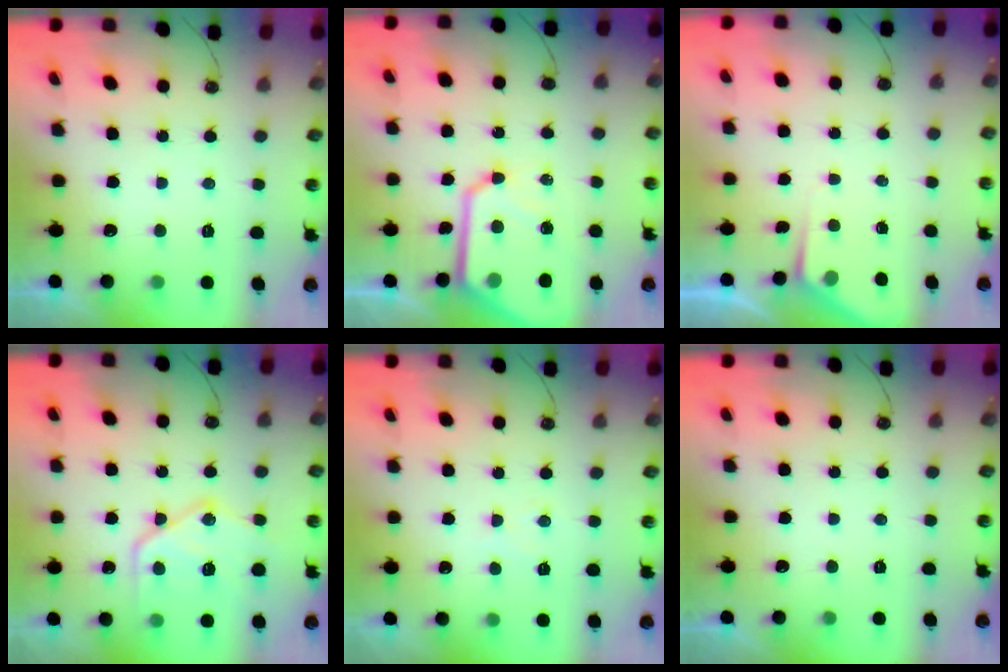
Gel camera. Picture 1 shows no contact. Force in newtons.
{"total": 13.8, "press": 13.7, "slide": 1.5}
{"total": 3.5, "press": 3.5, "slide": 0.5}
{"total": 17.6, "press": 17.5, "slide": 1.5}
{"total": 4.6, "press": 4.6, "slide": 0.7}
{"total": 0.0}